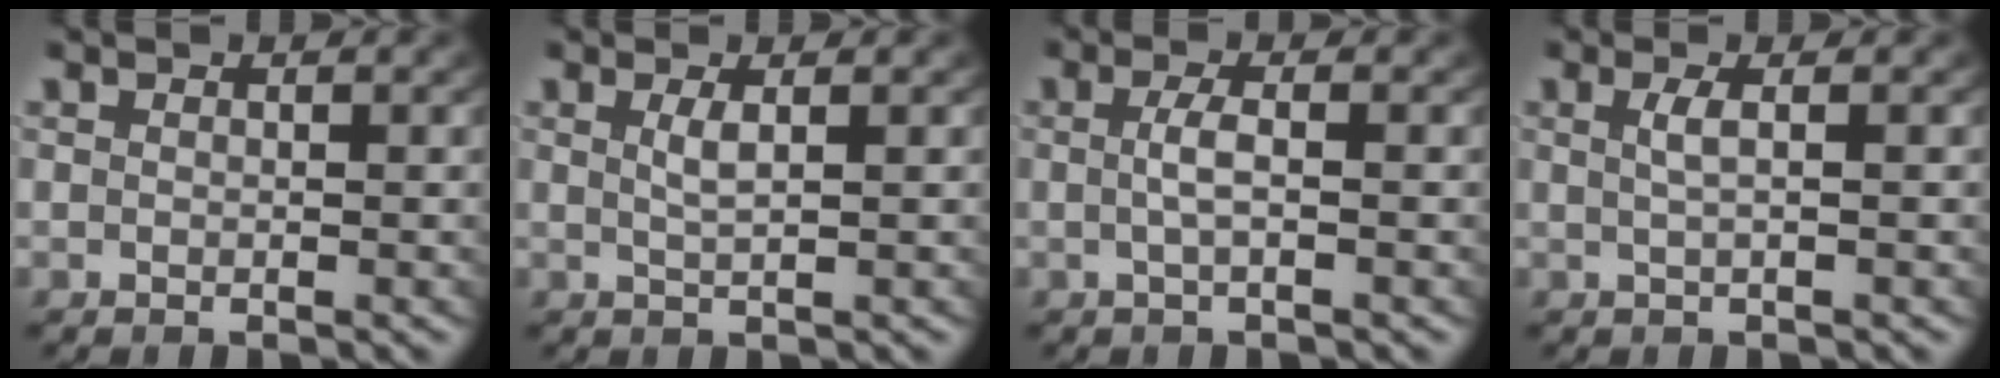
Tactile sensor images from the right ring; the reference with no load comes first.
{"total": 1.4, "force": [0.4, -0.2, 1.3], "torque": [-0.032, -0.011, 0.016]}
{"total": 1.8, "force": [-0.4, 0.0, 1.7], "torque": [-0.040, -0.004, -0.003]}
{"total": 1.4, "force": [0.1, -0.1, 1.4], "torque": [-0.029, -0.003, 0.007]}